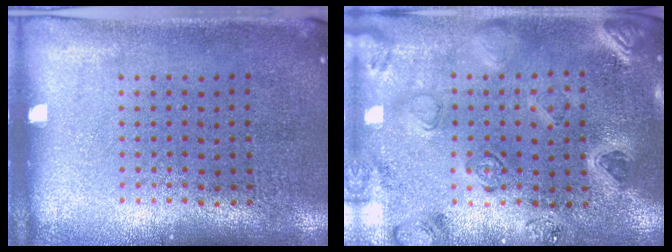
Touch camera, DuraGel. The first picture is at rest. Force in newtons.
{"total": 1.4, "press": 1.4, "slide": 0.2}